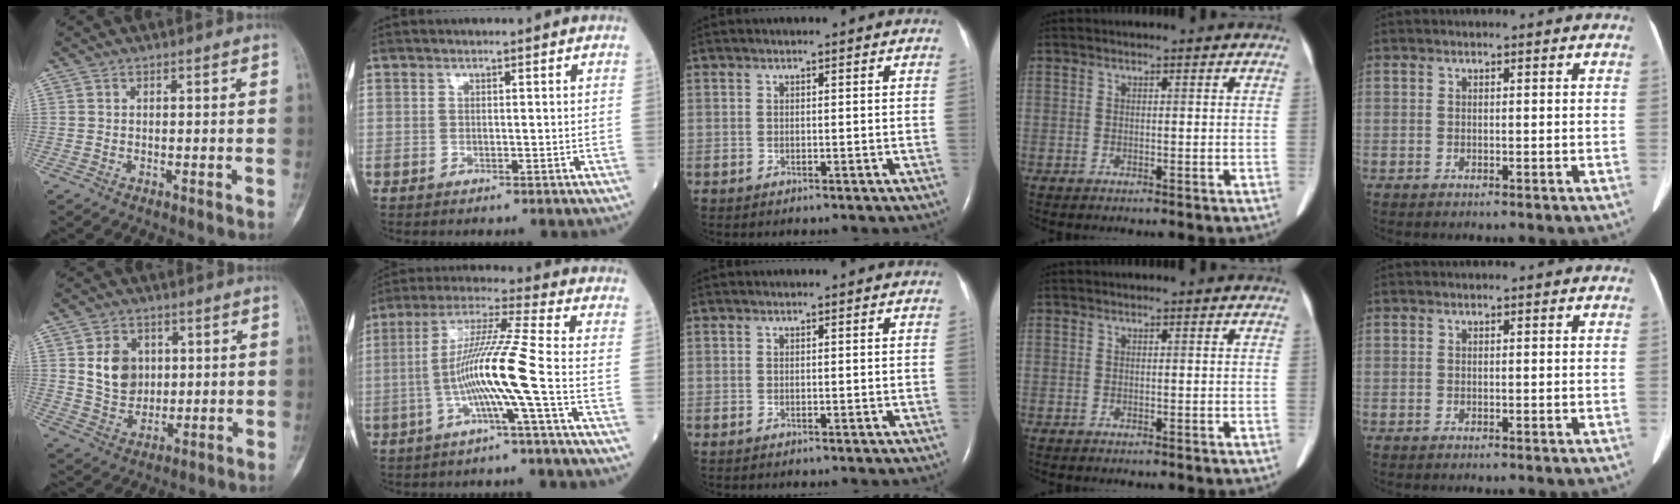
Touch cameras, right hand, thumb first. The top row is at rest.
{"thumb": {"total": 8.8, "force": [2.1, 7.0, 4.9], "torque": [-0.052, -0.013, 0.044]}, "index": {"total": 11.1, "force": [-2.9, -1.9, 10.5], "torque": [-0.205, 0.010, -0.059]}}